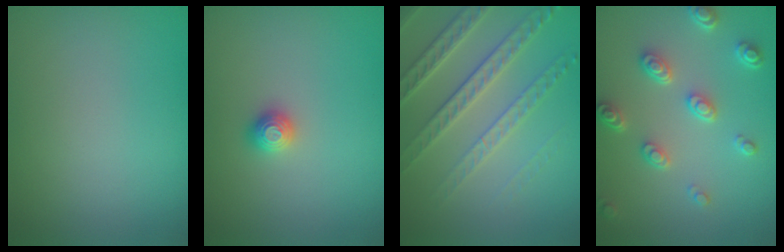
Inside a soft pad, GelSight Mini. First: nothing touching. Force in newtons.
{"total": 1.1, "press": 1.1, "slide": 0.2}
{"total": 5.0, "press": 4.2, "slide": 2.8}
{"total": 4.0, "press": 3.1, "slide": 2.6}